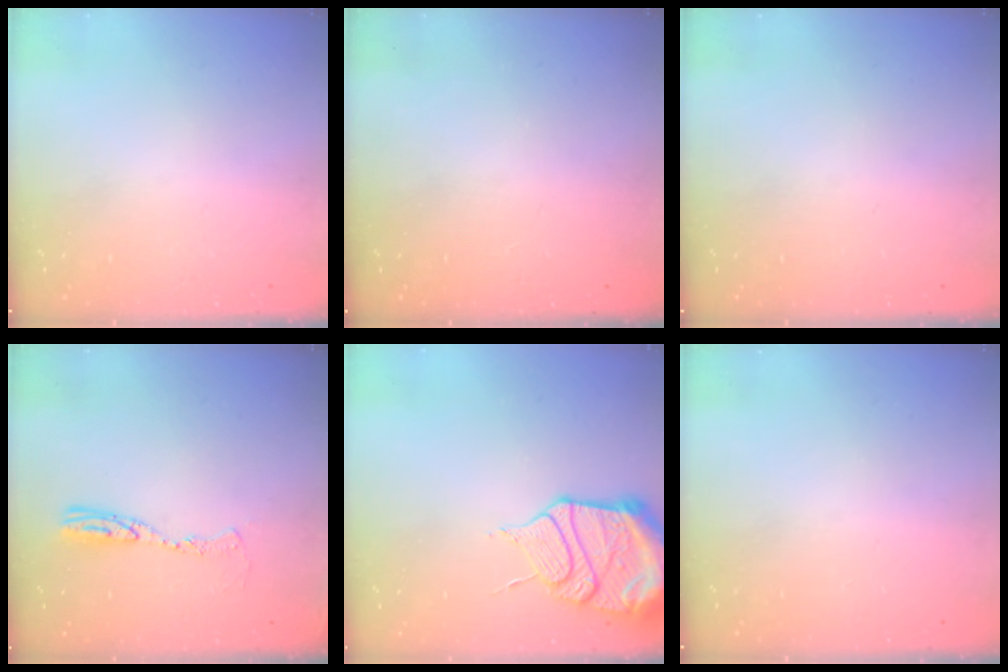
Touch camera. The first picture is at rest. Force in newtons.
{"total": 0.0}
{"total": 0.0}
{"total": 9.5, "press": 9.5, "slide": 0.9}
{"total": 16.9, "press": 16.3, "slide": 4.2}
{"total": 0.0}